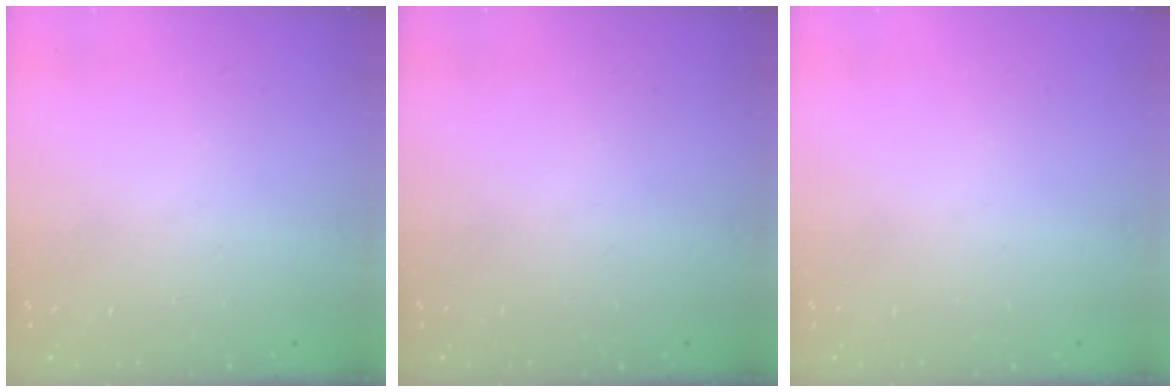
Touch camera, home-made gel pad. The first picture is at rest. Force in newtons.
{"total": 0.0}
{"total": 0.0}